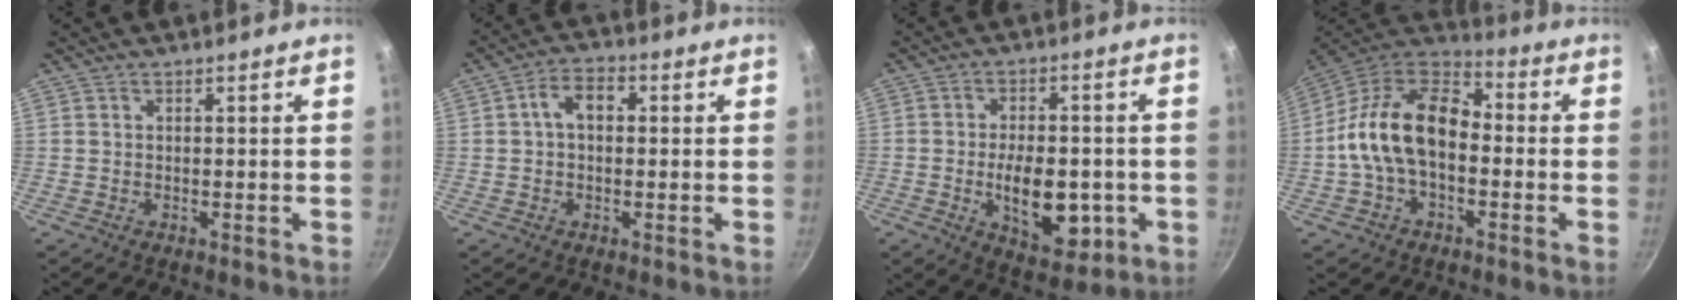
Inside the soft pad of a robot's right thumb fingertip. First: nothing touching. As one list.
[{"total": 5.3, "force": [0.7, 3.5, 3.9], "torque": [-0.056, 0.014, 0.002]}, {"total": 13.0, "force": [-2.8, 7.5, 10.2], "torque": [-0.123, -0.002, -0.031]}, {"total": 16.7, "force": [-1.7, 10.6, 12.8], "torque": [-0.204, 0.046, -0.051]}]